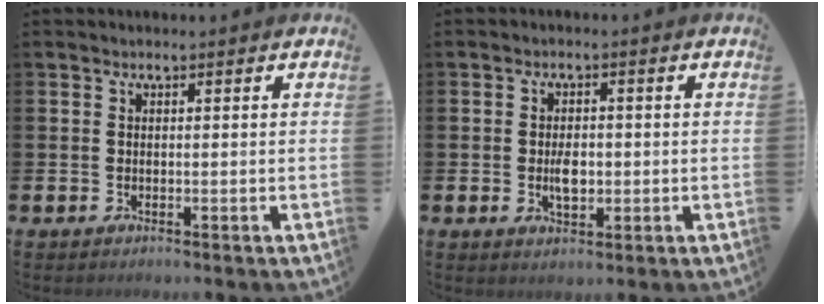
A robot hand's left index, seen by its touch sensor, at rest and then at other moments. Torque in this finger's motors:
{"motor_torque": [0.73, -0.03, 0.11, 0.11]}